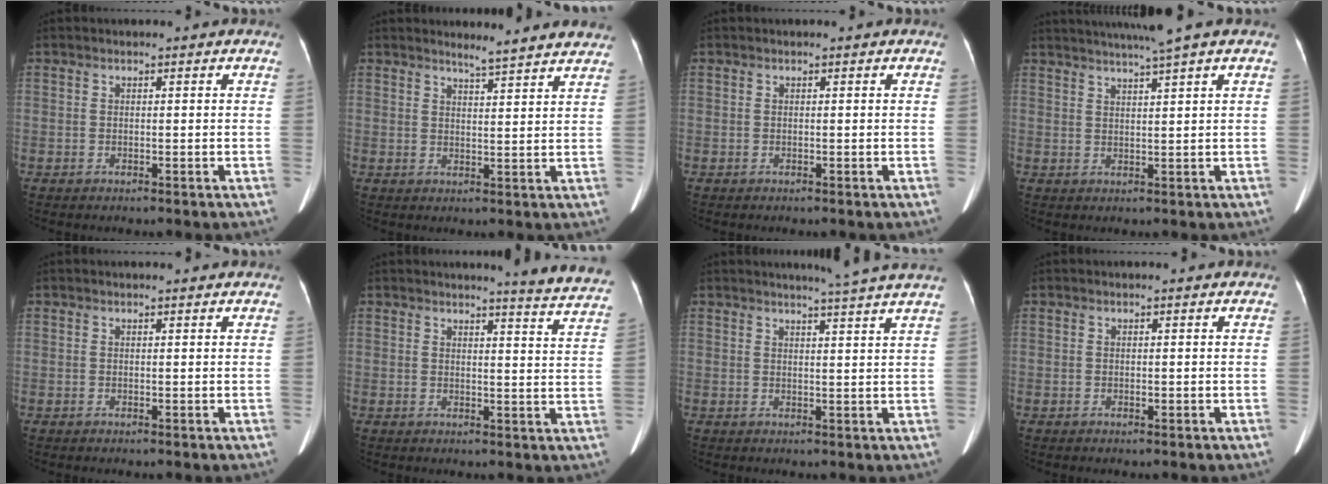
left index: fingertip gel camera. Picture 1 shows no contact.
{"total": 7.3, "force": [6.9, -0.1, 2.3], "torque": [-0.038, -0.003, 0.075]}
{"total": 0.0}
{"total": 7.0, "force": [5.6, -1.4, 3.8], "torque": [-0.061, 0.013, 0.081]}
{"total": 1.3, "force": [1.2, 0.2, 0.4], "torque": [-0.010, 0.006, 0.016]}
{"total": 10.1, "force": [9.8, -1.0, 2.3], "torque": [-0.026, -0.066, 0.091]}
{"total": 7.0, "force": [6.1, -1.5, 3.0], "torque": [-0.041, -0.004, 0.064]}
{"total": 0.0}